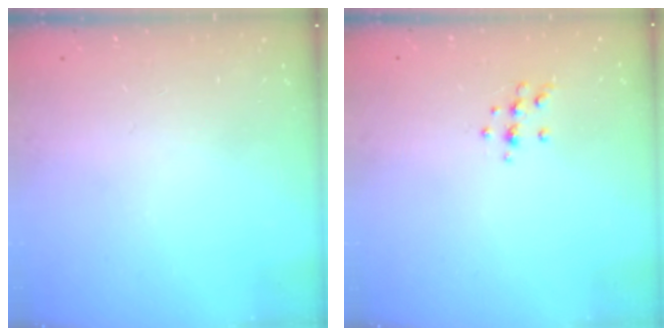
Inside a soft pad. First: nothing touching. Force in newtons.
{"total": 7.0, "press": 7.0, "slide": 0.6}